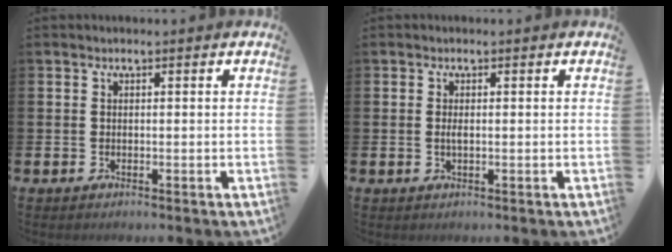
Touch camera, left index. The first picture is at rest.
{"total": 1.0, "force": [0.0, 0.4, 0.9], "torque": [-0.016, 0.001, -0.003]}